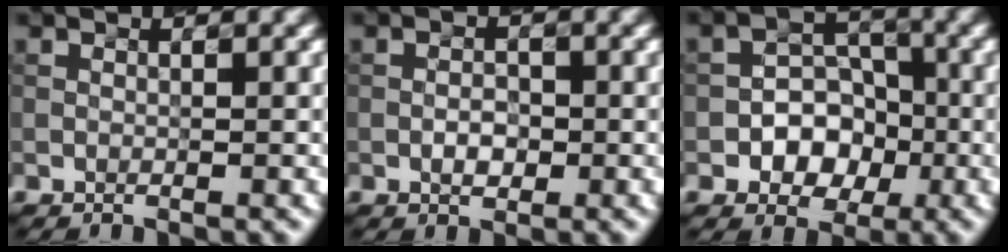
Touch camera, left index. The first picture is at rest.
{"total": 1.2, "force": [-0.6, 0.7, 0.8], "torque": [-0.015, 0.004, -0.004]}
{"total": 3.9, "force": [-1.5, 3.1, 1.9], "torque": [-0.009, 0.006, -0.022]}